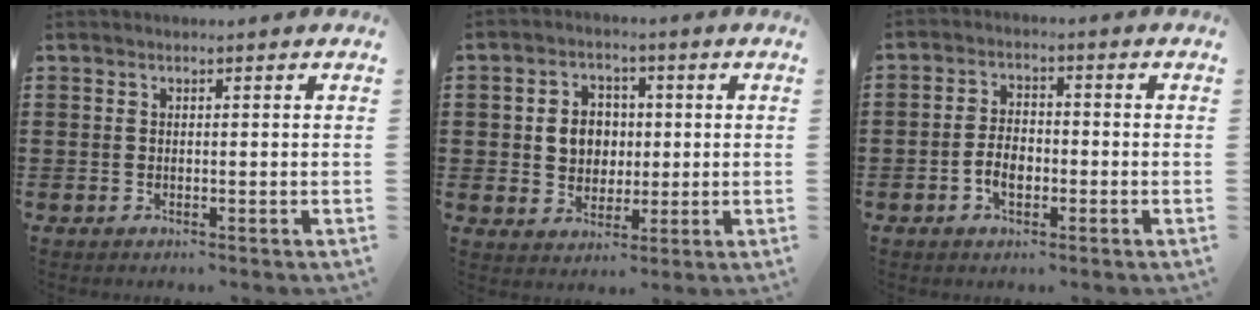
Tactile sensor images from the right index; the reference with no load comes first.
{"total": 5.7, "force": [0.4, 5.0, 2.7], "torque": [-0.061, 0.014, 0.003]}
{"total": 4.0, "force": [-1.5, 2.1, 3.1], "torque": [-0.072, -0.003, -0.031]}